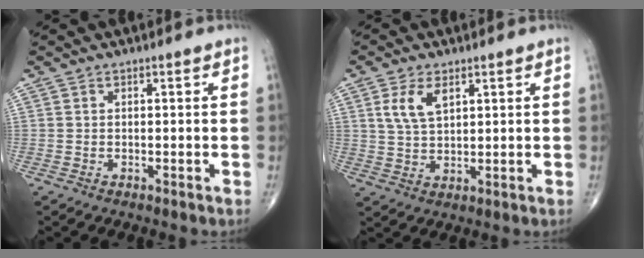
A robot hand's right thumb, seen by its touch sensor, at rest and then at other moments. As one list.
[{"total": 6.0, "force": [2.5, 3.2, 4.4], "torque": [-0.082, -0.007, 0.054]}]